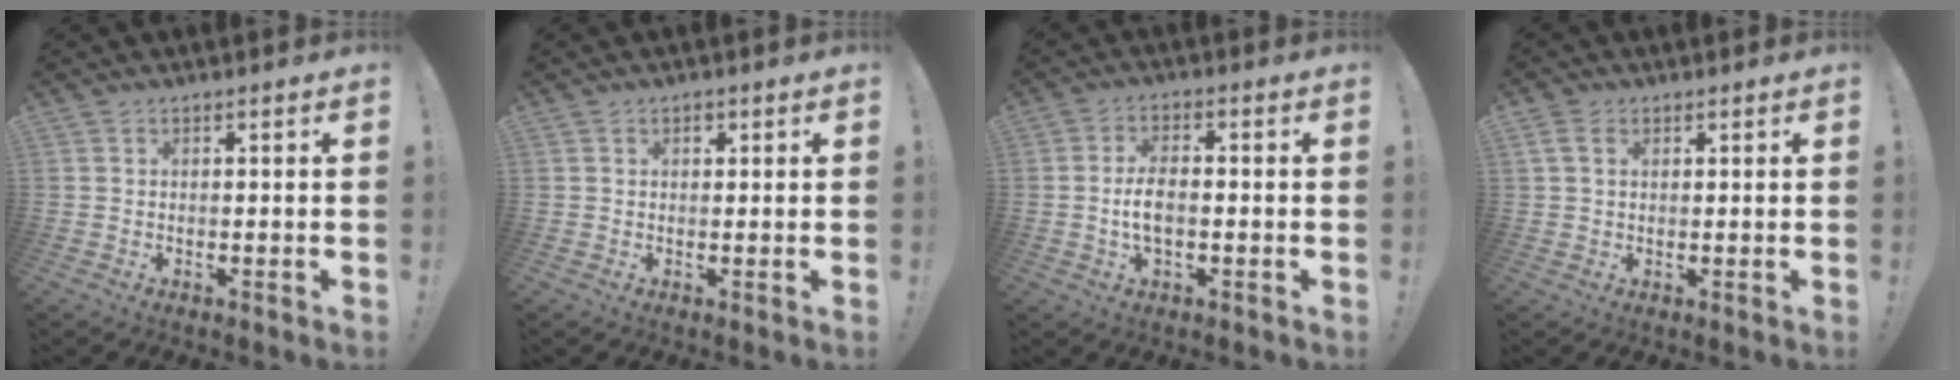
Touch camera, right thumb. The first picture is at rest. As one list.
[{"total": 1.2, "force": [0.5, 0.9, 0.5], "torque": [0.004, -0.002, 0.007]}, {"total": 6.1, "force": [-0.7, 2.9, 5.3], "torque": [-0.095, 0.003, -0.015]}, {"total": 3.7, "force": [1.5, 2.4, 2.4], "torque": [-0.041, 0.003, 0.029]}]